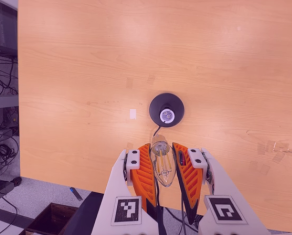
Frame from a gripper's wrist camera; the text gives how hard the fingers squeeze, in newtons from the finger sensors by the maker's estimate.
{"total": 21.6, "left": 24.5, "right": 18.7}